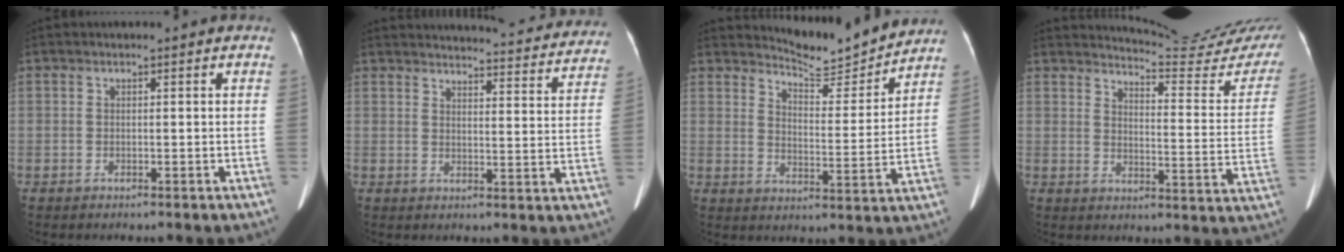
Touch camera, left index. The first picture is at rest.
{"total": 24.9, "force": [23.9, 3.6, 6.1], "torque": [-0.076, -0.057, 0.270]}
{"total": 10.2, "force": [10.1, 0.6, 1.2], "torque": [-0.028, -0.016, 0.144]}
{"total": 18.9, "force": [18.4, 0.3, 4.2], "torque": [-0.054, -0.121, 0.206]}